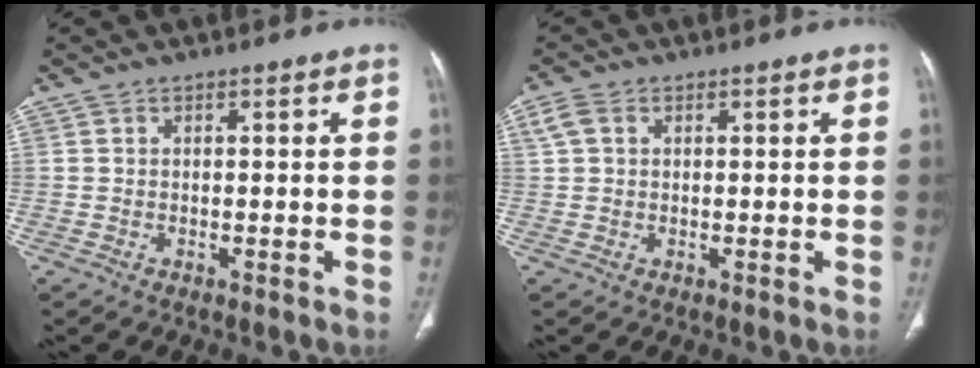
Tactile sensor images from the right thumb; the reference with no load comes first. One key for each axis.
{"total": 2.9, "fx": 1.2, "fy": 2.0, "fz": 1.8, "tx": -0.043, "ty": 0.010, "tz": 0.027}